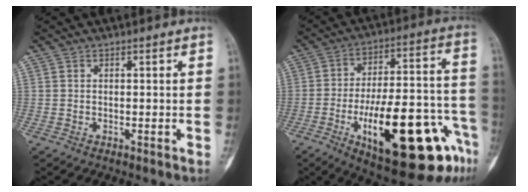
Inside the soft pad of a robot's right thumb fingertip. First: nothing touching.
{"total": 27.1, "force": [-11.3, 8.9, 23.0], "torque": [-0.308, 0.052, -0.153]}